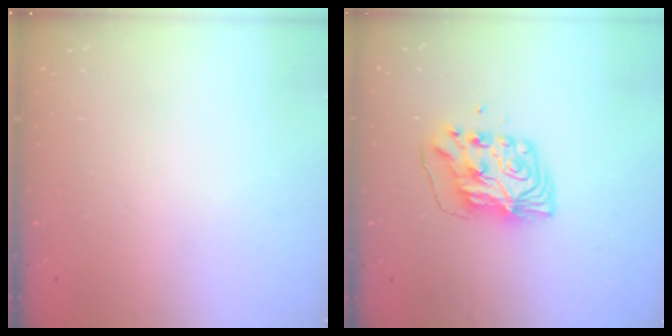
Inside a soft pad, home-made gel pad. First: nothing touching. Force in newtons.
{"total": 8.6, "press": 8.5, "slide": 1.1}